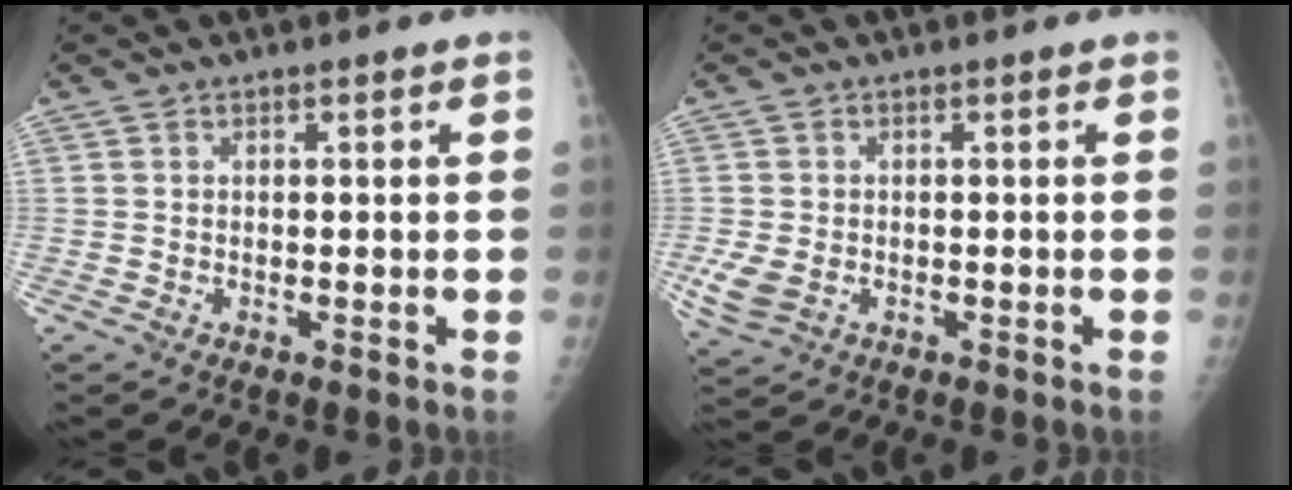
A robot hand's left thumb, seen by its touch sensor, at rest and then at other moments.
{"total": 4.6, "force": [-1.3, 3.2, 3.0], "torque": [-0.070, -0.008, -0.015]}